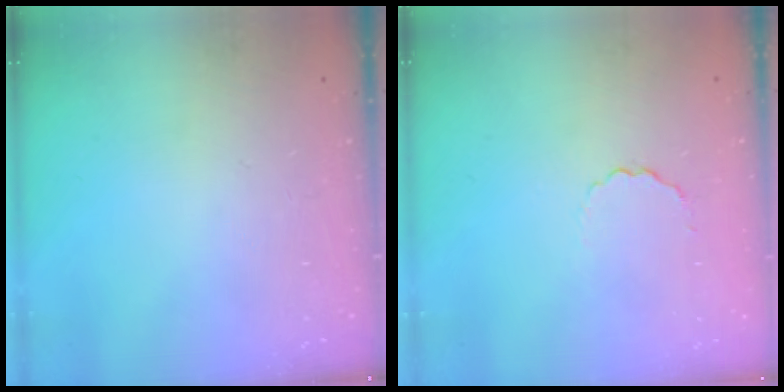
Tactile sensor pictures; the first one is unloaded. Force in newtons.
{"total": 2.2, "press": 2.1, "slide": 0.8}